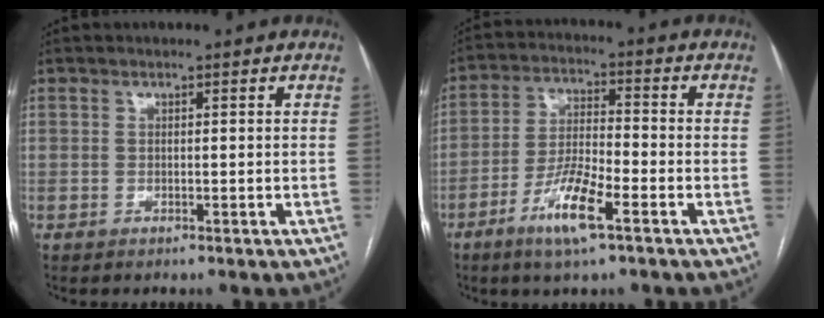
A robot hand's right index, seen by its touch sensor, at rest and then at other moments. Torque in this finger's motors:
{"motor_torque": [1.00, -0.80, 0.25, 0.05]}